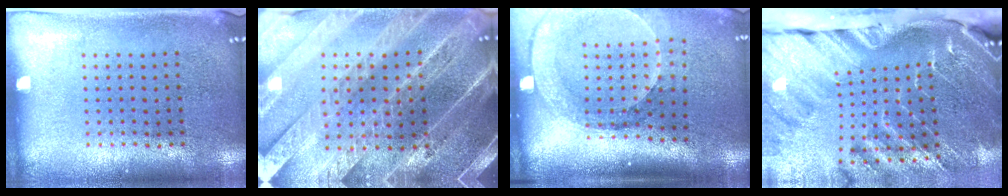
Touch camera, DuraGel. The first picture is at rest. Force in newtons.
{"total": 5.0, "press": 4.4, "slide": 2.4}
{"total": 2.6, "press": 2.0, "slide": 1.6}
{"total": 4.1, "press": 3.1, "slide": 2.7}